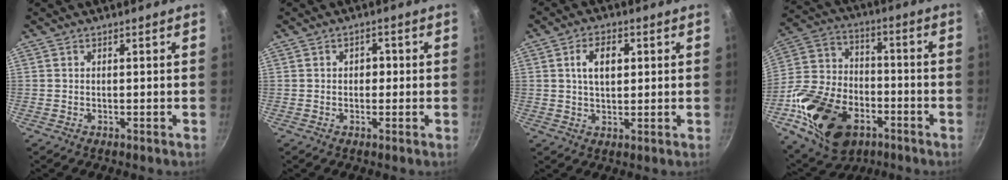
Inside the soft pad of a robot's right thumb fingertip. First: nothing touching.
{"total": 2.5, "force": [0.0, 2.0, 1.5], "torque": [-0.005, 0.006, -0.002]}
{"total": 6.4, "force": [1.5, 3.9, 4.9], "torque": [-0.067, 0.003, 0.025]}
{"total": 23.6, "force": [-9.3, 15.8, 15.0], "torque": [-0.271, 0.042, -0.157]}